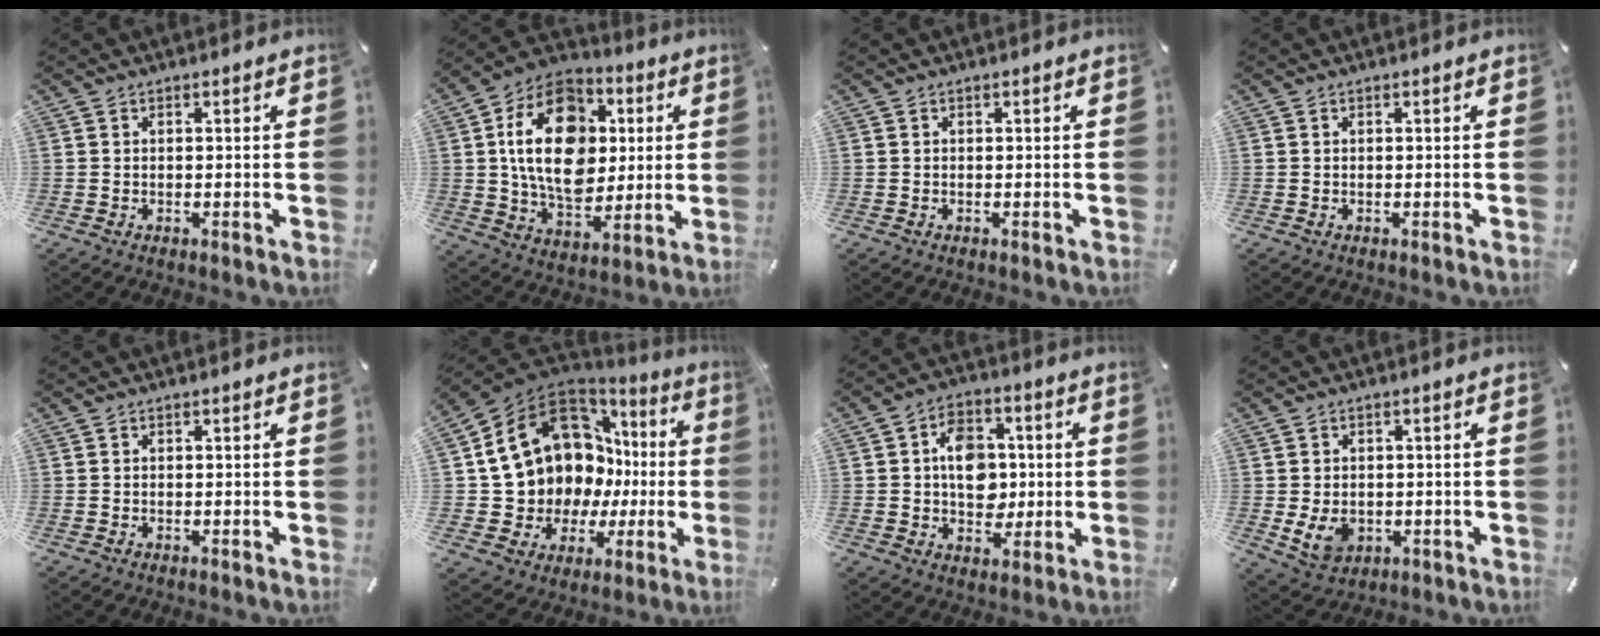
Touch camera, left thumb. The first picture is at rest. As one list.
[{"total": 21.0, "force": [3.0, 15.3, 14.1], "torque": [-0.263, 0.002, 0.052]}, {"total": 0.0}, {"total": 0.0}, {"total": 0.0}, {"total": 18.3, "force": [6.3, 14.3, 9.4], "torque": [-0.170, -0.060, 0.148]}, {"total": 10.8, "force": [0.1, 8.6, 6.5], "torque": [-0.088, 0.014, 0.007]}, {"total": 6.3, "force": [-0.7, 5.2, 3.5], "torque": [-0.073, -0.002, -0.013]}]